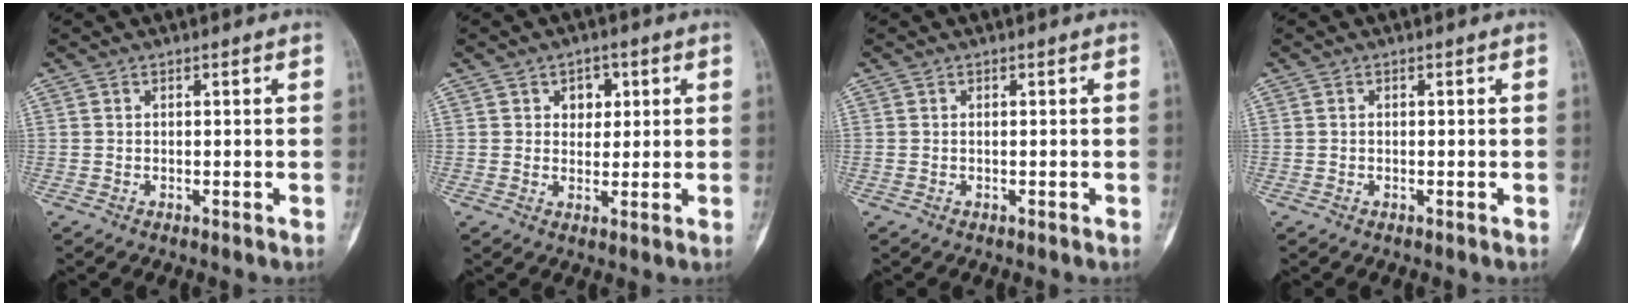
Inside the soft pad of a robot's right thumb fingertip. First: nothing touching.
{"total": 4.0, "force": [1.4, 3.1, 2.1], "torque": [0.001, -0.003, 0.018]}
{"total": 0.0}
{"total": 0.0}